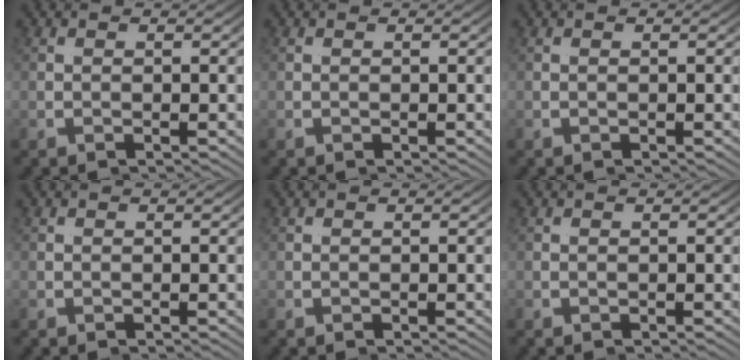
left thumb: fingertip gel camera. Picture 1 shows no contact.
{"total": 0.0}
{"total": 0.0}
{"total": 0.0}
{"total": 0.0}
{"total": 0.0}